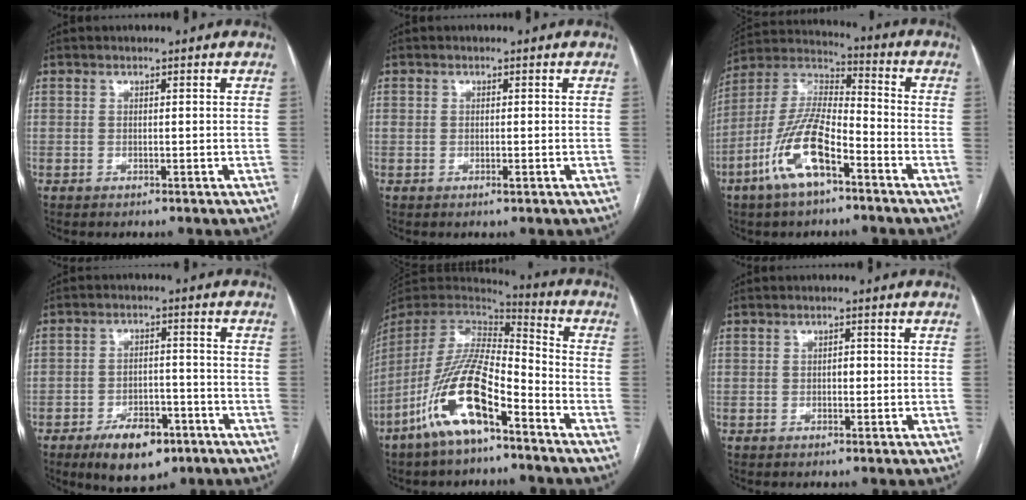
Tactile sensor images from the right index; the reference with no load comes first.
{"total": 1.0, "force": [-0.2, 0.5, 0.9], "torque": [-0.017, -0.001, -0.002]}
{"total": 13.5, "force": [-6.7, 3.8, 11.2], "torque": [-0.234, 0.003, -0.128]}
{"total": 9.1, "force": [-5.6, 4.2, 5.9], "torque": [-0.094, -0.003, -0.084]}
{"total": 16.1, "force": [-8.8, 3.6, 13.0], "torque": [-0.270, -0.016, -0.165]}
{"total": 1.6, "force": [-0.3, 0.8, 1.4], "torque": [-0.018, 0.004, -0.005]}